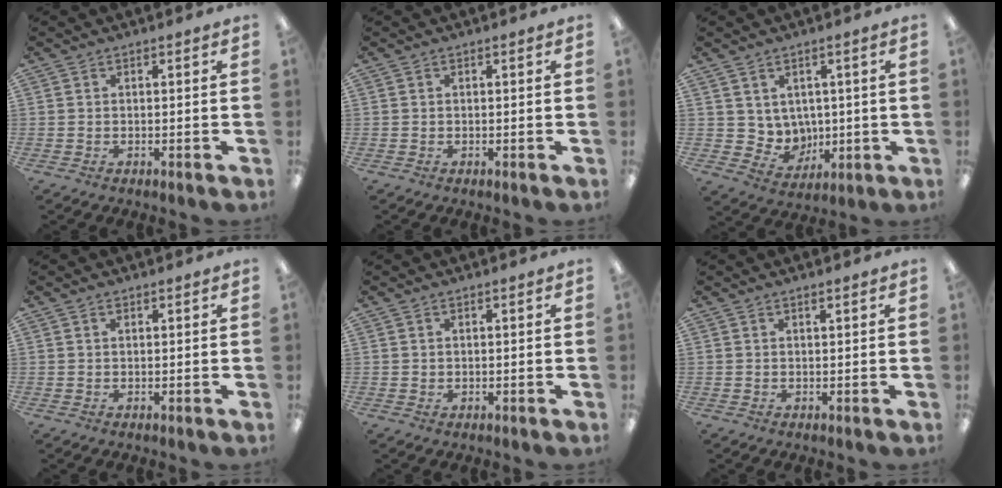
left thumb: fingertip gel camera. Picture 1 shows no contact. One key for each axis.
{"total": 0.0}
{"total": 6.2, "fx": 3.9, "fy": 4.9, "fz": 0.0, "tx": -0.023, "ty": -0.027, "tz": 0.081}
{"total": 0.9, "fx": 0.5, "fy": 0.5, "fz": 0.5, "tx": -0.012, "ty": 0.003, "tz": 0.009}
{"total": 0.7, "fx": 0.4, "fy": 0.5, "fz": 0.2, "tx": -0.004, "ty": 0.005, "tz": 0.006}
{"total": 0.8, "fx": 0.6, "fy": 0.1, "fz": 0.5, "tx": -0.010, "ty": 0.001, "tz": 0.010}